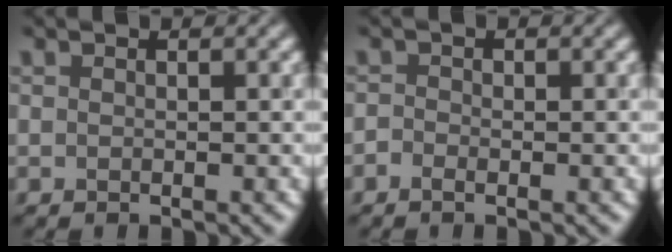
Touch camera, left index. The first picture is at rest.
{"total": 0.8, "force": [-0.6, 0.3, 0.5], "torque": [-0.008, 0.003, -0.014]}